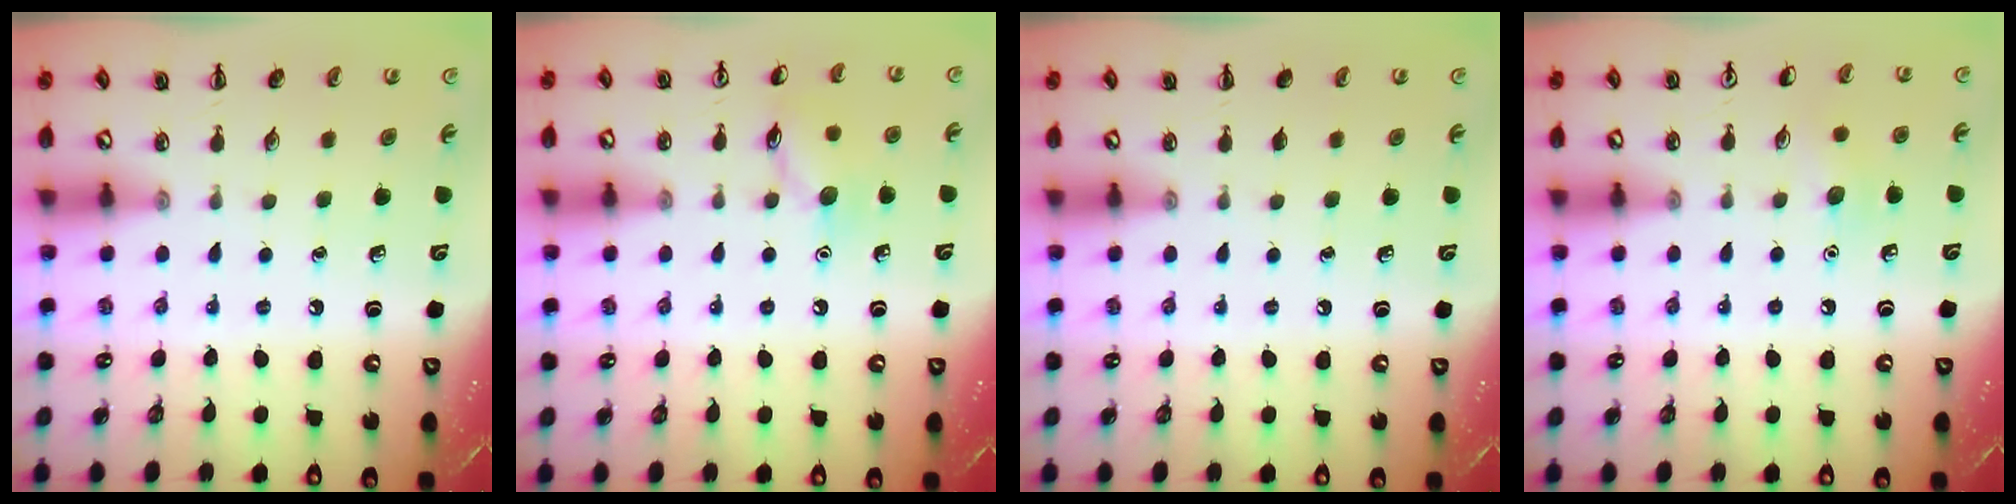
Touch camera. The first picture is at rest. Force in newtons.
{"total": 8.1, "press": 8.1, "slide": 0.7}
{"total": 0.0}
{"total": 6.2, "press": 5.9, "slide": 1.8}